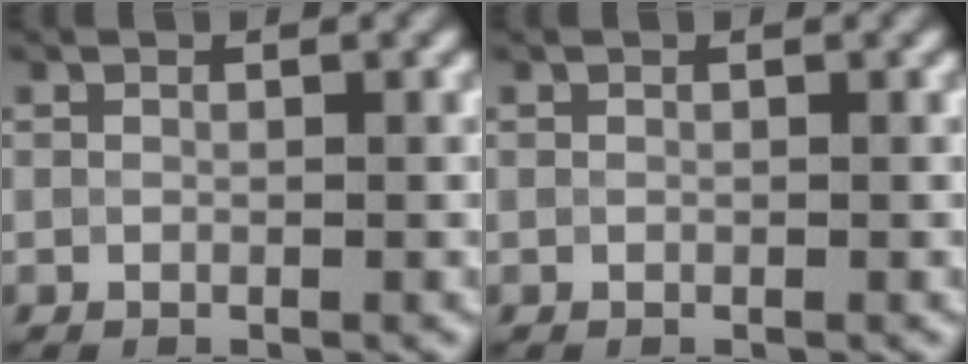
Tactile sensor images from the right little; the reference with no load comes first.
{"total": 0.0}